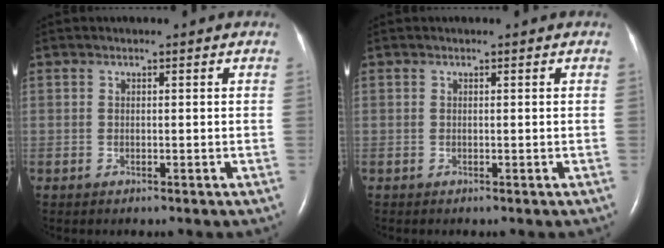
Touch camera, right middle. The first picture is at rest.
{"total": 0.0}